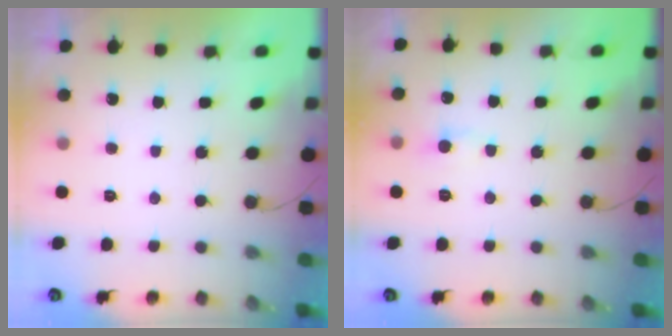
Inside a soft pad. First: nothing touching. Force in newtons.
{"total": 3.5, "press": 3.5, "slide": 0.4}